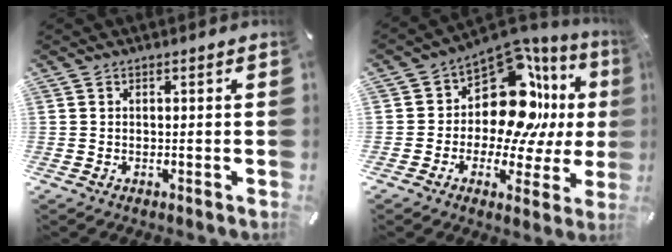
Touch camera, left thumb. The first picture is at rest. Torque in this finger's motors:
{"motor_torque": [1.67, 2.44, 0.78, -0.55, 0.23]}